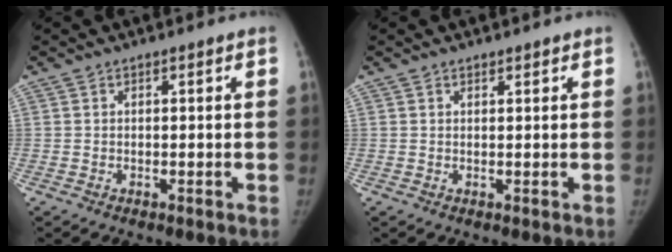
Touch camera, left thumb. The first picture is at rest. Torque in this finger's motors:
{"motor_torque": [-0.32, -0.13, -0.34, 0.08, -0.01]}